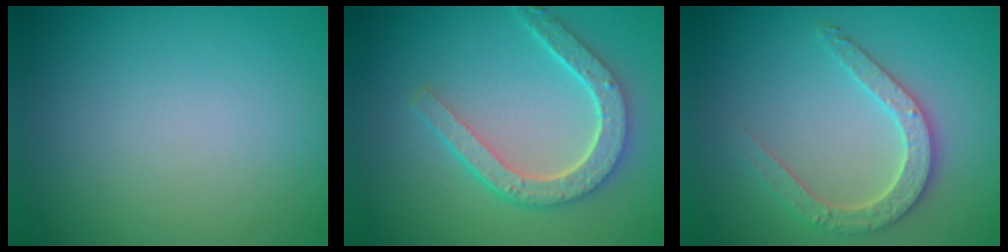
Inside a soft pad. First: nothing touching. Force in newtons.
{"total": 5.1, "press": 4.0, "slide": 3.2}
{"total": 3.4, "press": 3.1, "slide": 1.4}